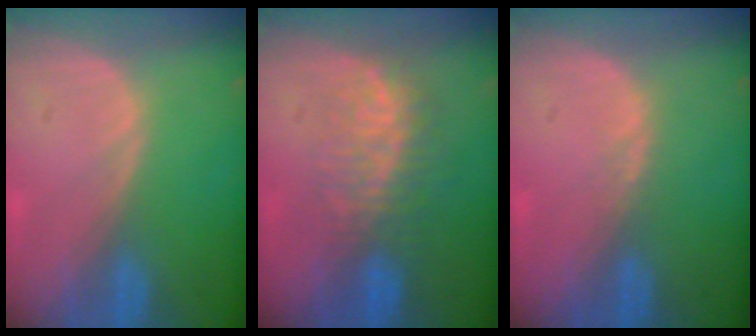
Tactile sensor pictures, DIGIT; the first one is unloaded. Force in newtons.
{"total": 7.9, "press": 7.4, "slide": 2.9}
{"total": 0.8, "press": 0.8, "slide": 0.3}